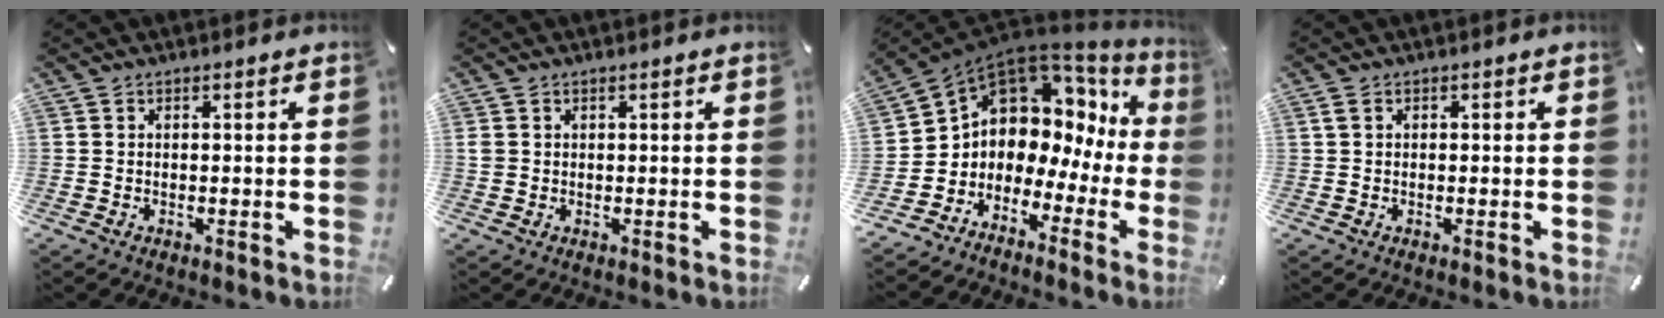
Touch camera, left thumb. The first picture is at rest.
{"total": 1.0, "force": [0.4, 0.9, 0.3], "torque": [-0.006, 0.002, 0.007]}
{"total": 6.6, "force": [2.7, 5.9, 1.1], "torque": [-0.043, -0.053, 0.050]}
{"total": 1.5, "force": [0.2, 1.1, 1.0], "torque": [-0.020, 0.005, 0.003]}